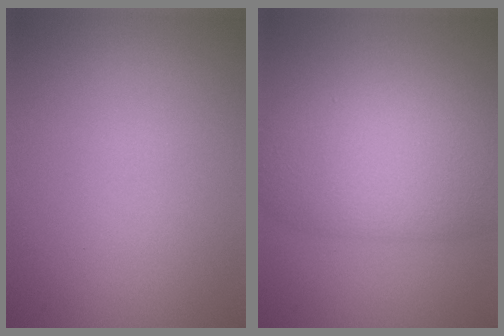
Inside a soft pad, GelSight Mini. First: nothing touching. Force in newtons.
{"total": 9.1, "press": 9.1, "slide": 0.3}